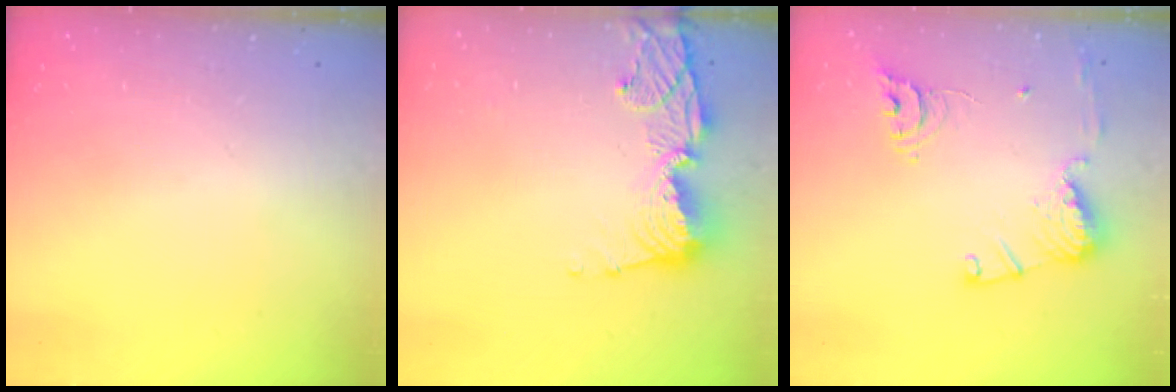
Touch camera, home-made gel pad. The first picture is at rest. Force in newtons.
{"total": 12.9, "press": 12.8, "slide": 1.6}
{"total": 15.3, "press": 15.2, "slide": 1.4}